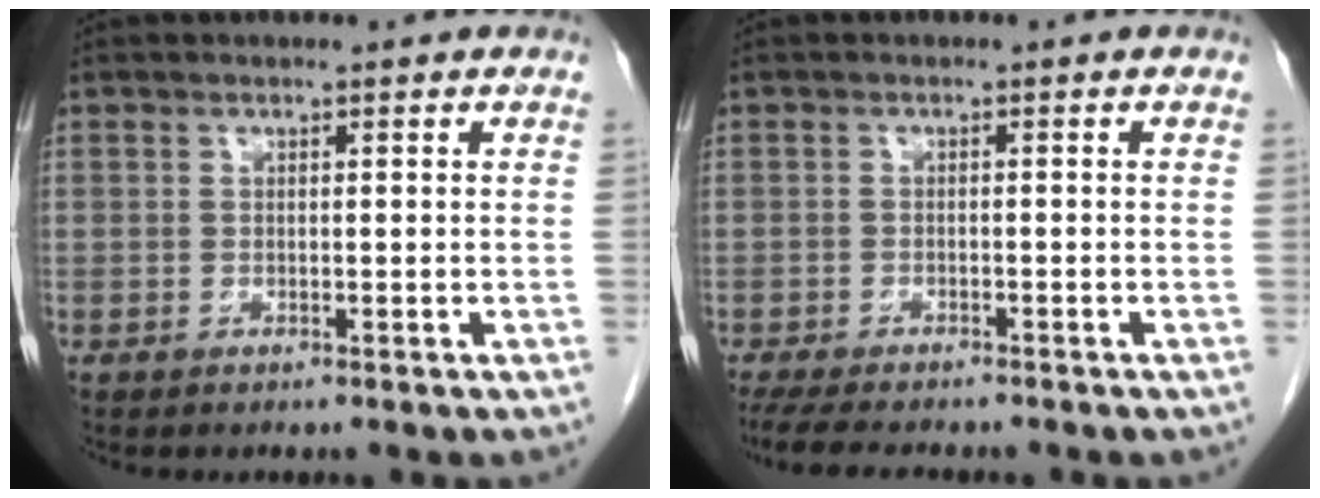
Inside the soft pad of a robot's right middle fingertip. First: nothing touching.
{"total": 8.1, "force": [-7.0, 1.6, 3.8], "torque": [-0.059, -0.013, -0.107]}